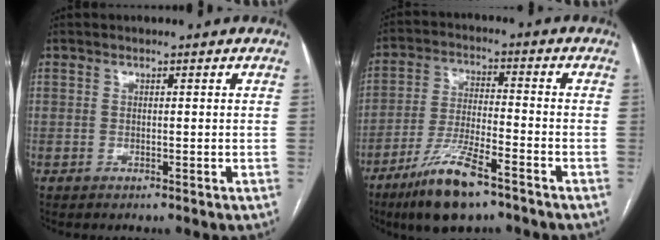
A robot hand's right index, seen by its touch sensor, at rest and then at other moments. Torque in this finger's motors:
{"motor_torque": [1.32, -0.82, 0.22, 0.14]}